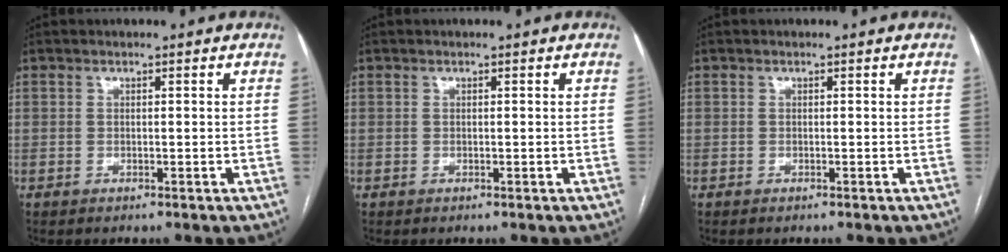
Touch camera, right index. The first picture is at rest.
{"total": 0.0}
{"total": 0.0}